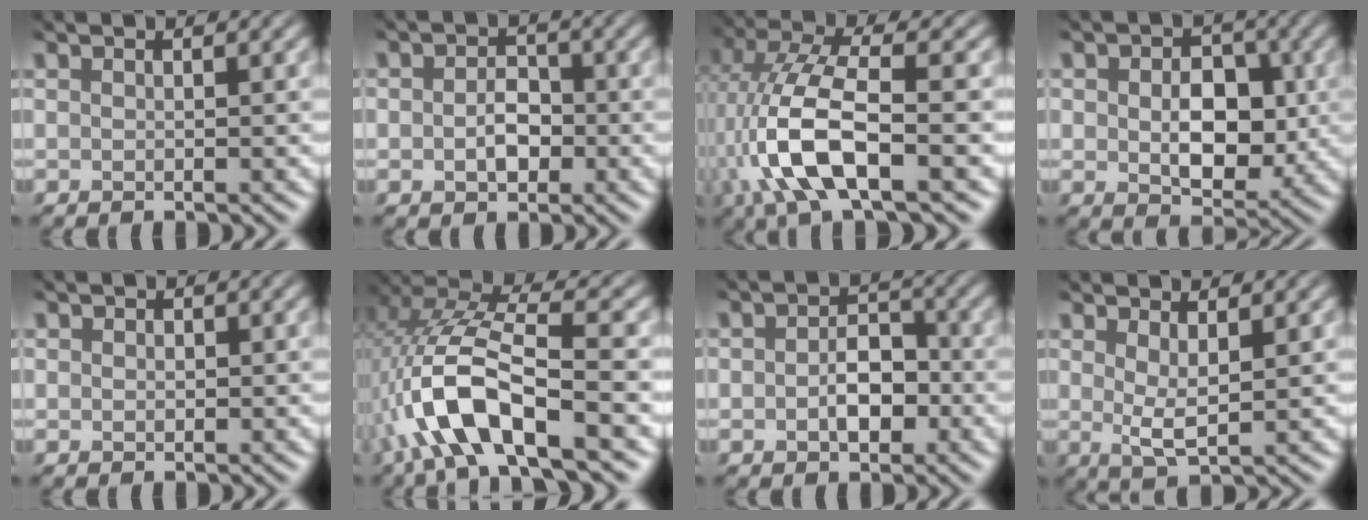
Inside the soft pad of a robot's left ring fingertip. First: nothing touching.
{"total": 2.5, "force": [-2.3, 1.1, 0.1], "torque": [-0.030, -0.020, -0.010]}
{"total": 7.1, "force": [-4.1, 1.5, 5.7], "torque": [-0.160, -0.009, -0.051]}
{"total": 4.5, "force": [-1.7, 3.1, 2.9], "torque": [-0.070, -0.026, 0.003]}
{"total": 1.5, "force": [-0.8, -0.6, -1.1], "torque": [-0.005, -0.015, 0.018]}
{"total": 8.5, "force": [-4.9, 2.1, 6.6], "torque": [-0.178, -0.009, -0.067]}
{"total": 3.2, "force": [-2.5, 1.7, 1.0], "torque": [-0.047, -0.021, -0.014]}
{"total": 1.4, "force": [0.2, 0.0, 1.4], "torque": [-0.046, -0.021, 0.029]}